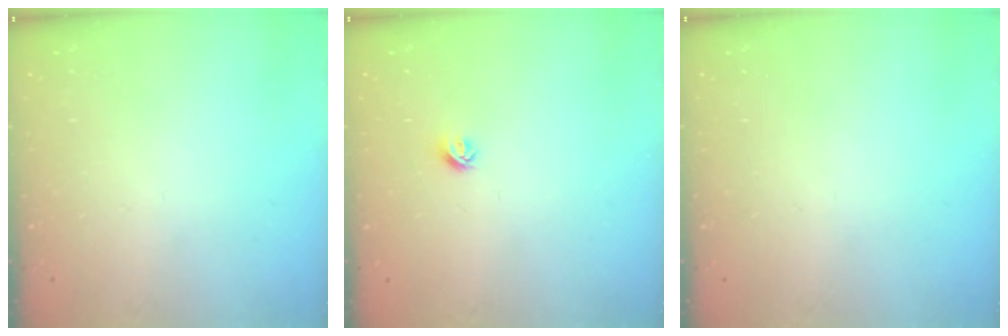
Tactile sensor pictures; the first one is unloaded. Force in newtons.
{"total": 4.9, "press": 4.8, "slide": 0.9}
{"total": 0.0}